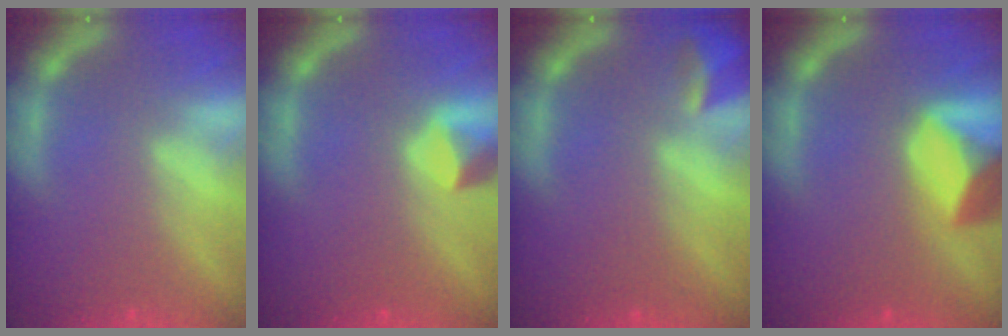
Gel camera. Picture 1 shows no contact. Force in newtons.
{"total": 1.9}
{"total": 2.4}
{"total": 6.4}